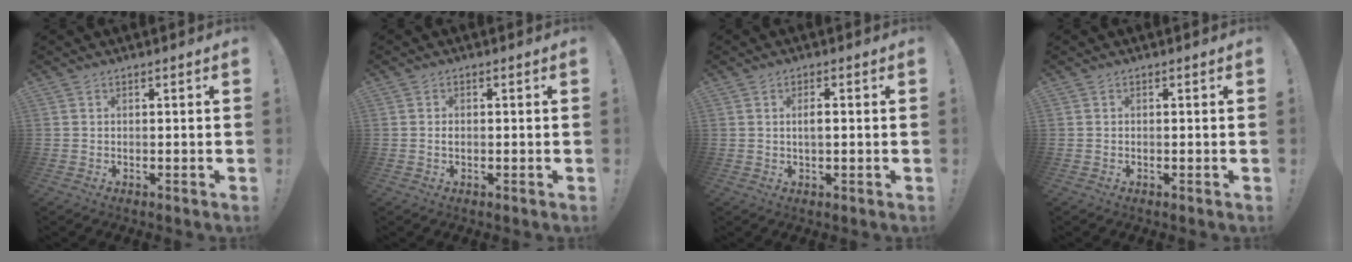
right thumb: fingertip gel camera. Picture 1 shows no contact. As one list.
[{"total": 0.9, "force": [-0.3, 0.6, 0.7], "torque": [-0.018, 0.005, -0.004]}, {"total": 2.5, "force": [-0.1, 0.9, 2.4], "torque": [-0.045, 0.005, -0.005]}, {"total": 0.0}]